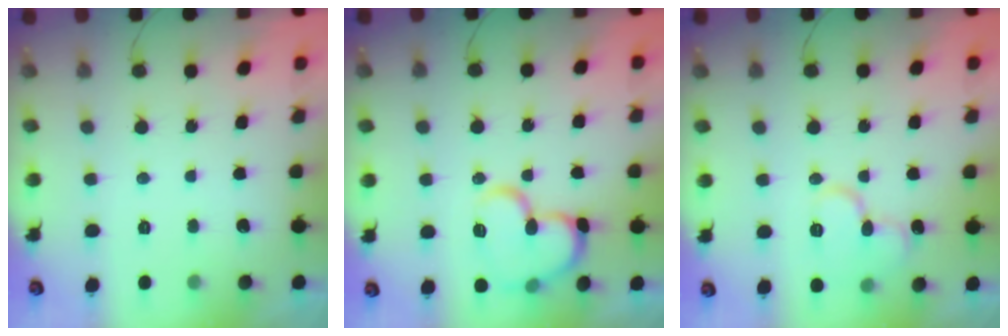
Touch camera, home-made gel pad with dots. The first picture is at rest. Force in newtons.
{"total": 14.2, "press": 14.2, "slide": 0.7}
{"total": 10.9, "press": 10.8, "slide": 1.4}